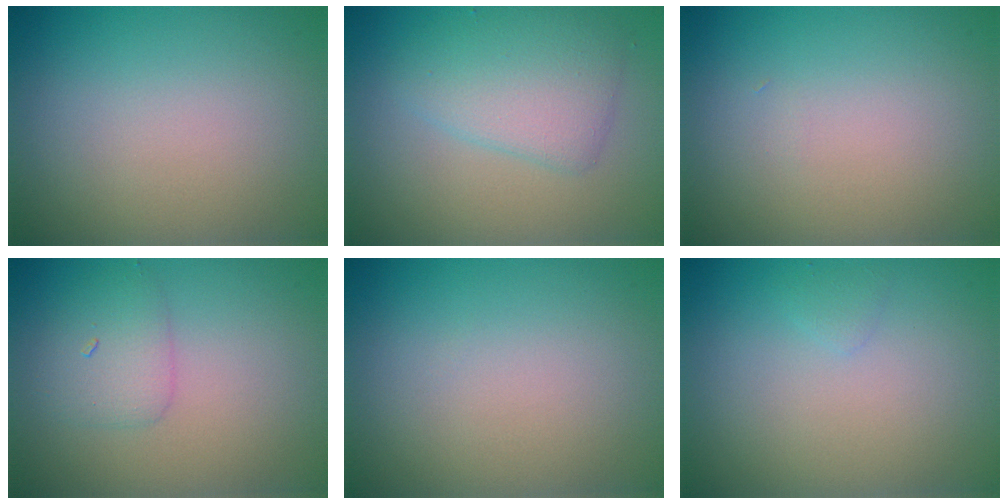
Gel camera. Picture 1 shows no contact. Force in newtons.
{"total": 4.2, "press": 4.2, "slide": 0.0}
{"total": 0.0}
{"total": 2.3, "press": 2.3, "slide": 0.1}
{"total": 0.0}
{"total": 0.6, "press": 0.6, "slide": 0.1}